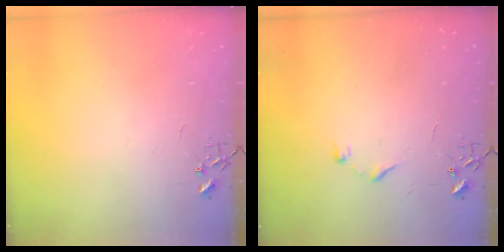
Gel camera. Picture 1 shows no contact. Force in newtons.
{"total": 6.7, "press": 6.7, "slide": 0.7}